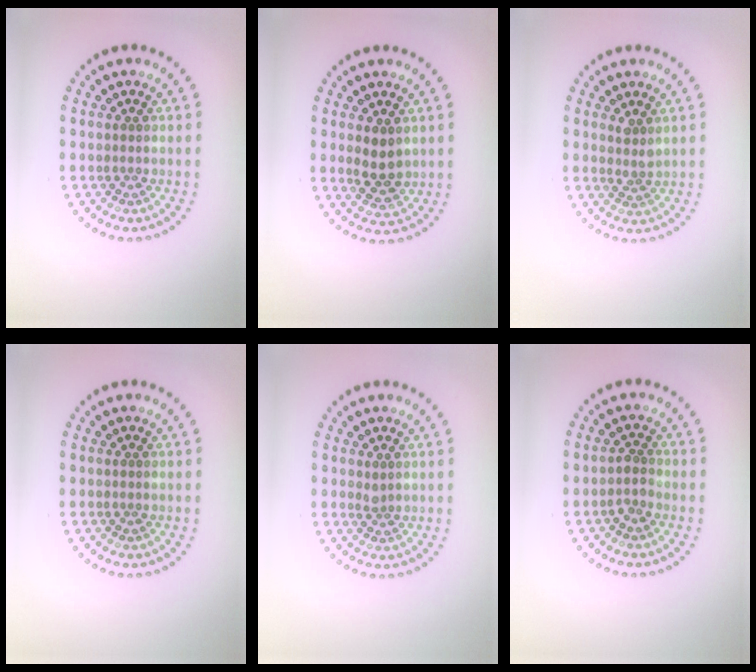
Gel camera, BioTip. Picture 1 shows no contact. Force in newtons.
{"total": 2.8, "press": 2.7, "slide": 0.8}
{"total": 1.4, "press": 1.0, "slide": 1.0}
{"total": 0.0}
{"total": 0.7, "press": 0.5, "slide": 0.4}
{"total": 1.4, "press": 1.1, "slide": 0.8}